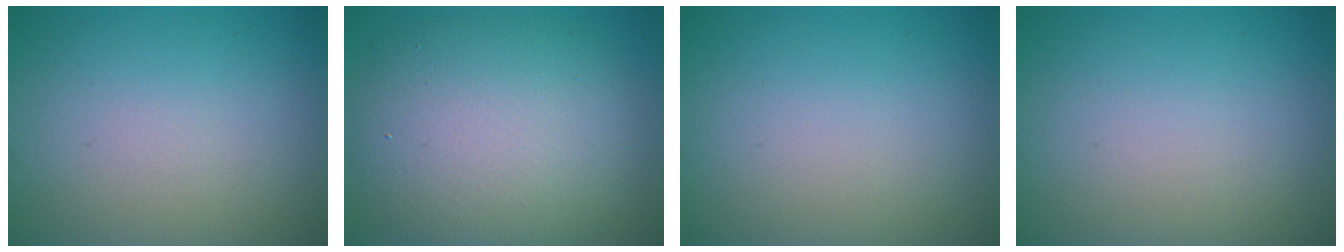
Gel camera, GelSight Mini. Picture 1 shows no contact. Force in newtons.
{"total": 9.3, "press": 9.3, "slide": 0.5}
{"total": 0.0}
{"total": 0.0}